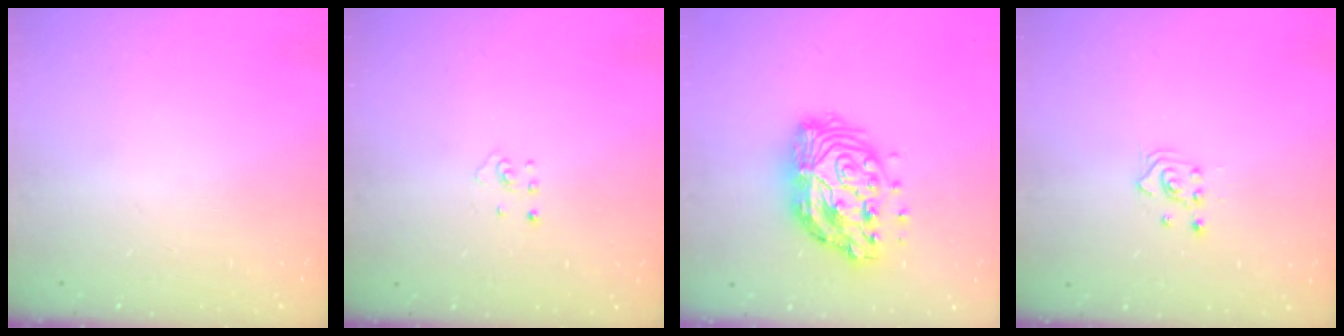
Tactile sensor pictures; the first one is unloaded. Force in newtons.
{"total": 2.5, "press": 2.4, "slide": 0.5}
{"total": 15.1, "press": 15.0, "slide": 1.1}
{"total": 2.3, "press": 2.3, "slide": 0.3}